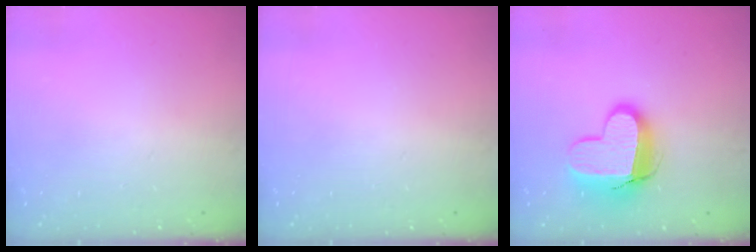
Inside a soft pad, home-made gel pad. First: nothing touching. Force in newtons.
{"total": 0.0}
{"total": 12.3, "press": 12.2, "slide": 1.3}